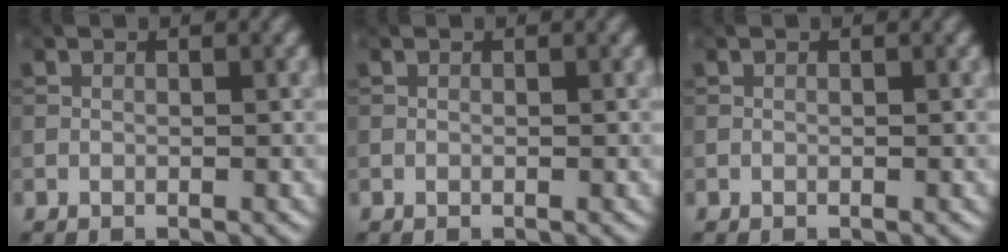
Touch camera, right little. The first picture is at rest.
{"total": 0.0}
{"total": 0.0}